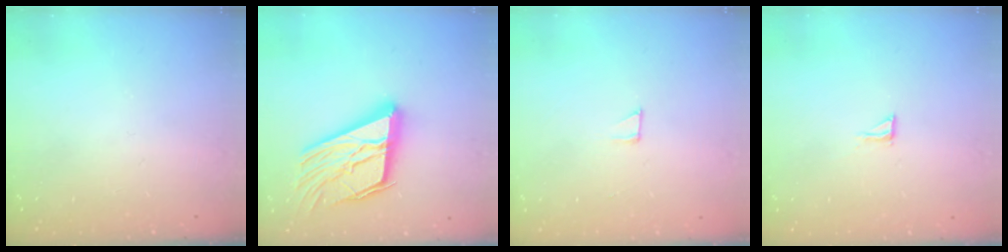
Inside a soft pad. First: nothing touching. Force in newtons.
{"total": 22.6, "press": 22.3, "slide": 3.2}
{"total": 2.5, "press": 2.5, "slide": 0.1}
{"total": 3.3, "press": 3.3, "slide": 0.3}